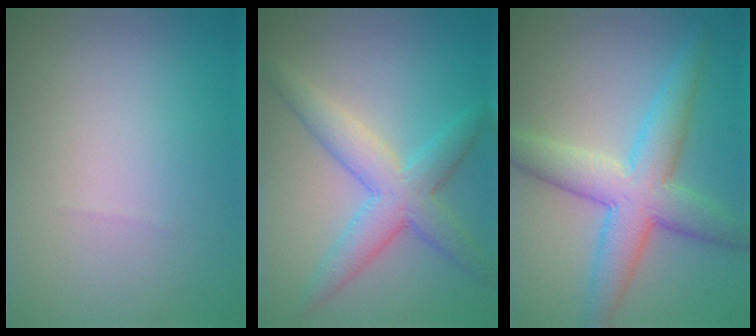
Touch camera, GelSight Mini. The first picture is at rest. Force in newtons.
{"total": 5.2, "press": 5.1, "slide": 0.3}
{"total": 6.6, "press": 6.6, "slide": 0.1}